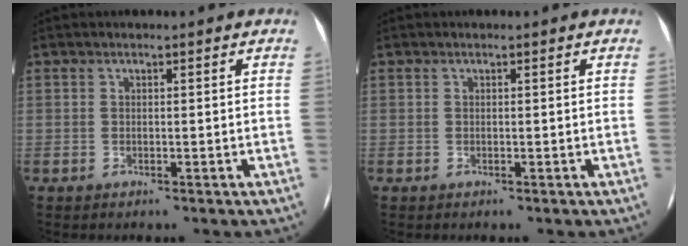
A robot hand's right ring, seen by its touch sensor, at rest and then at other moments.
{"total": 0.0}